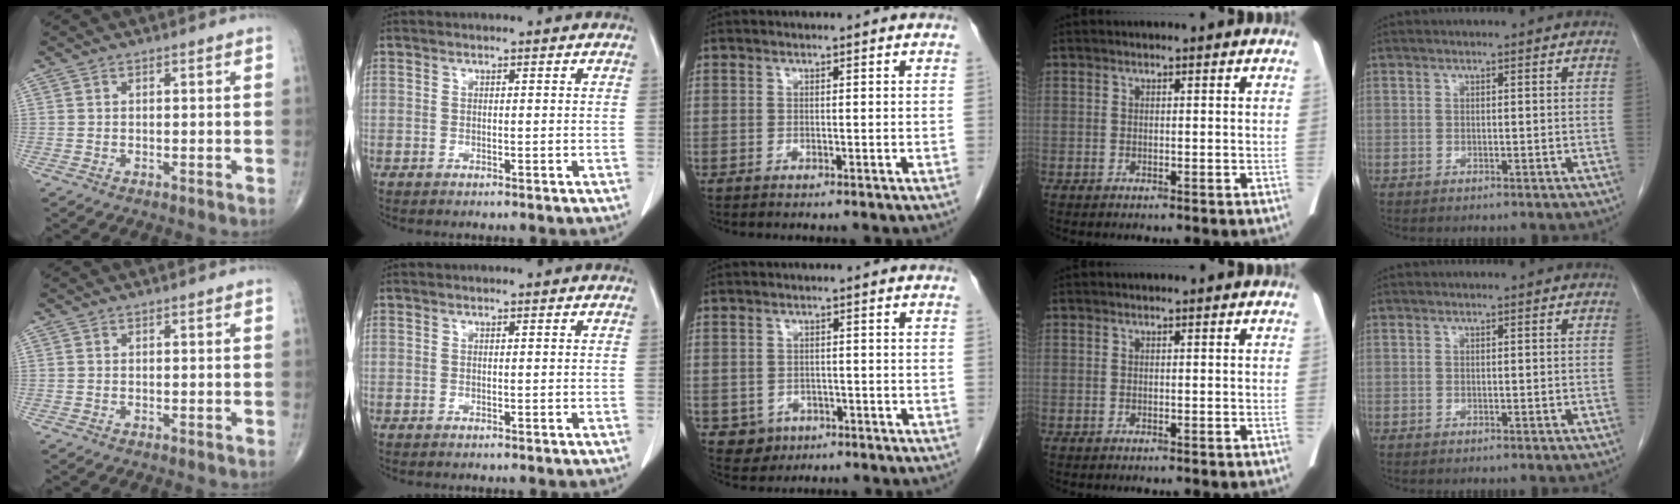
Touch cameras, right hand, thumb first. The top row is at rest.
{"middle": {"total": 3.2, "force": [-1.4, 2.8, 0.6], "torque": [-0.005, 0.008, -0.013]}}